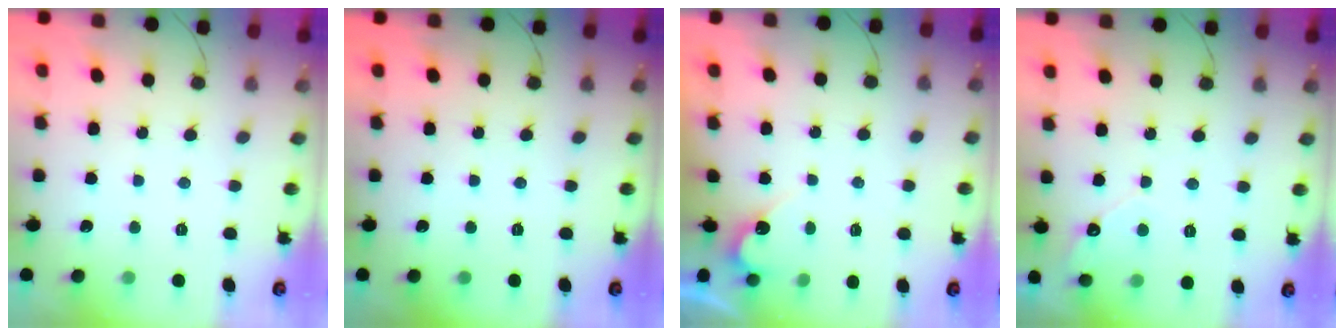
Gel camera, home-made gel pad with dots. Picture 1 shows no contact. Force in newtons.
{"total": 0.0}
{"total": 3.7, "press": 3.7, "slide": 0.2}
{"total": 5.0, "press": 5.0, "slide": 0.4}